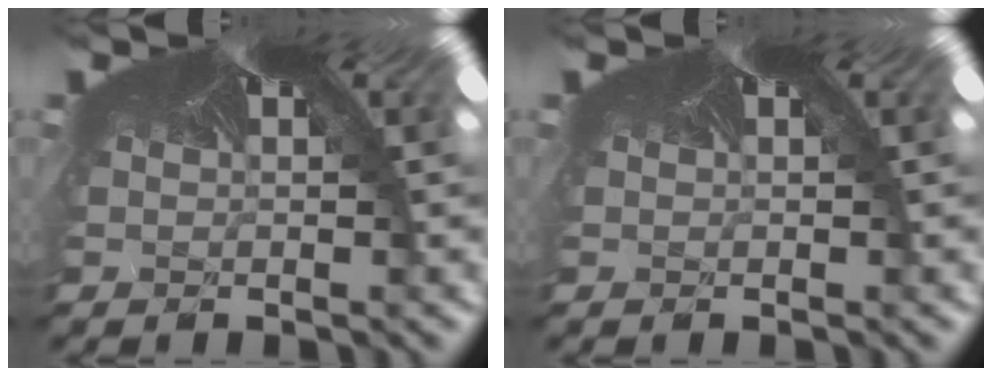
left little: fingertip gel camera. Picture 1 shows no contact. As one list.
[{"total": 0.0}]